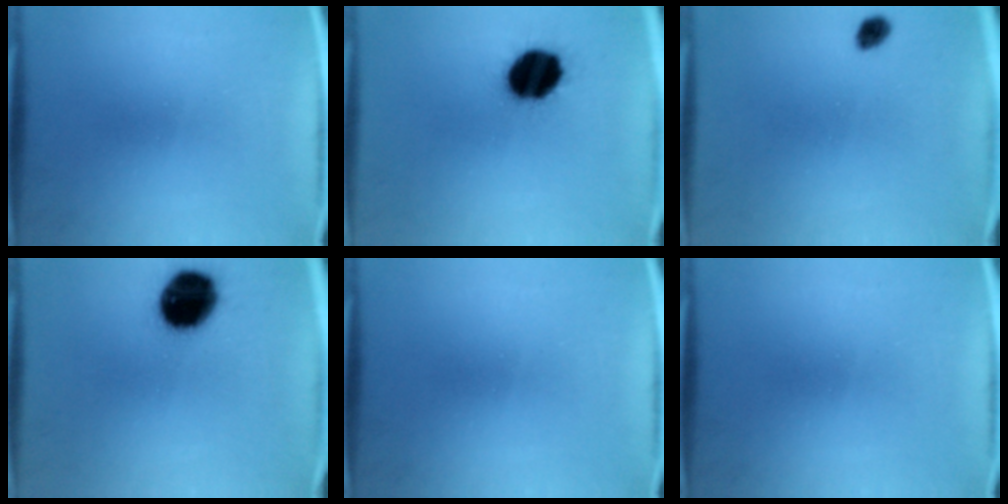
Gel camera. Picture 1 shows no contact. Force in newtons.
{"total": 13.6}
{"total": 2.2}
{"total": 15.7}
{"total": 0.0}
{"total": 0.0}